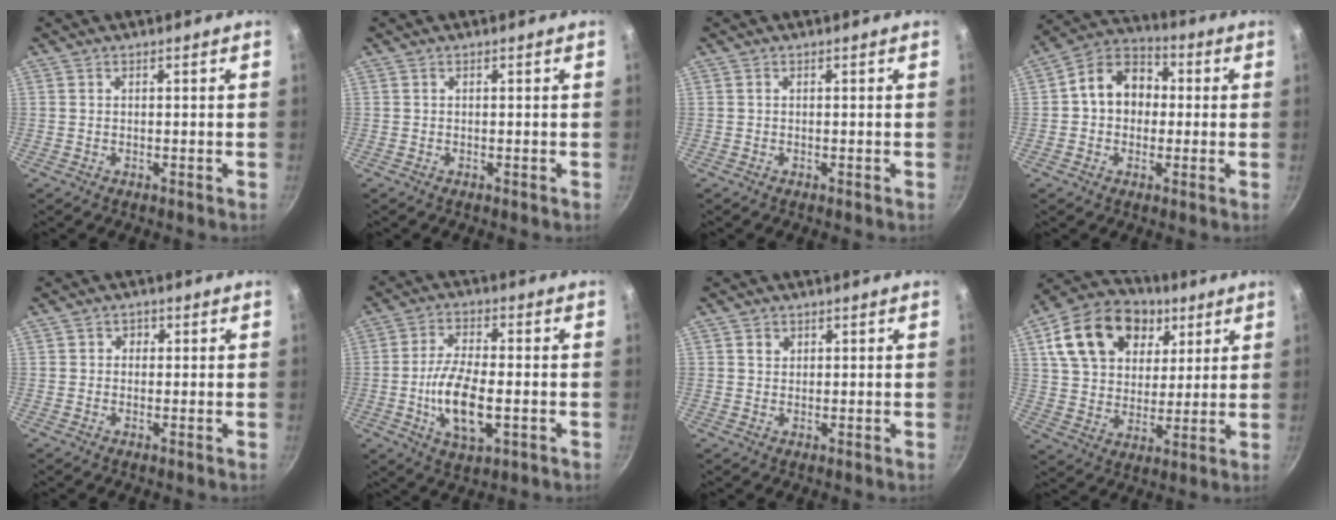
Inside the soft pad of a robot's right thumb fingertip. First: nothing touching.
{"total": 0.0}
{"total": 0.0}
{"total": 11.3, "force": [0.5, 9.0, 6.8], "torque": [-0.071, 0.031, -0.013]}
{"total": 1.9, "force": [0.3, 1.8, 0.6], "torque": [0.002, -0.001, -0.002]}
{"total": 11.7, "force": [-2.4, 5.0, 10.4], "torque": [-0.196, 0.007, -0.044]}
{"total": 1.8, "force": [0.7, 1.6, 0.5], "torque": [-0.002, 0.000, 0.010]}
{"total": 20.7, "force": [8.5, 14.7, 11.8], "torque": [-0.189, 0.001, 0.140]}